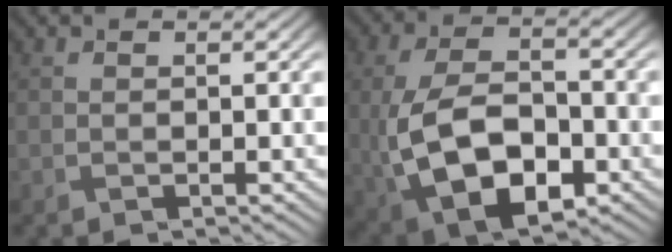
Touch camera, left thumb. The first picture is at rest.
{"total": 13.0, "force": [-3.3, 7.5, 10.2], "torque": [-0.236, -0.022, -0.057]}